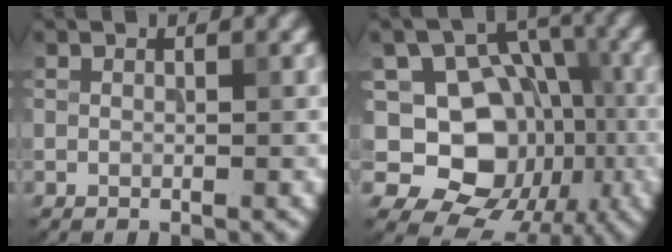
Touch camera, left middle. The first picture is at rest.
{"total": 11.5, "force": [-1.8, 9.3, 6.5], "torque": [-0.084, 0.004, -0.045]}